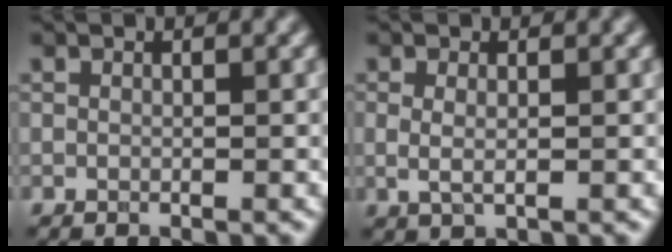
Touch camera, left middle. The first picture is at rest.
{"total": 1.3, "force": [0.1, 0.4, 1.3], "torque": [-0.028, -0.004, 0.003]}